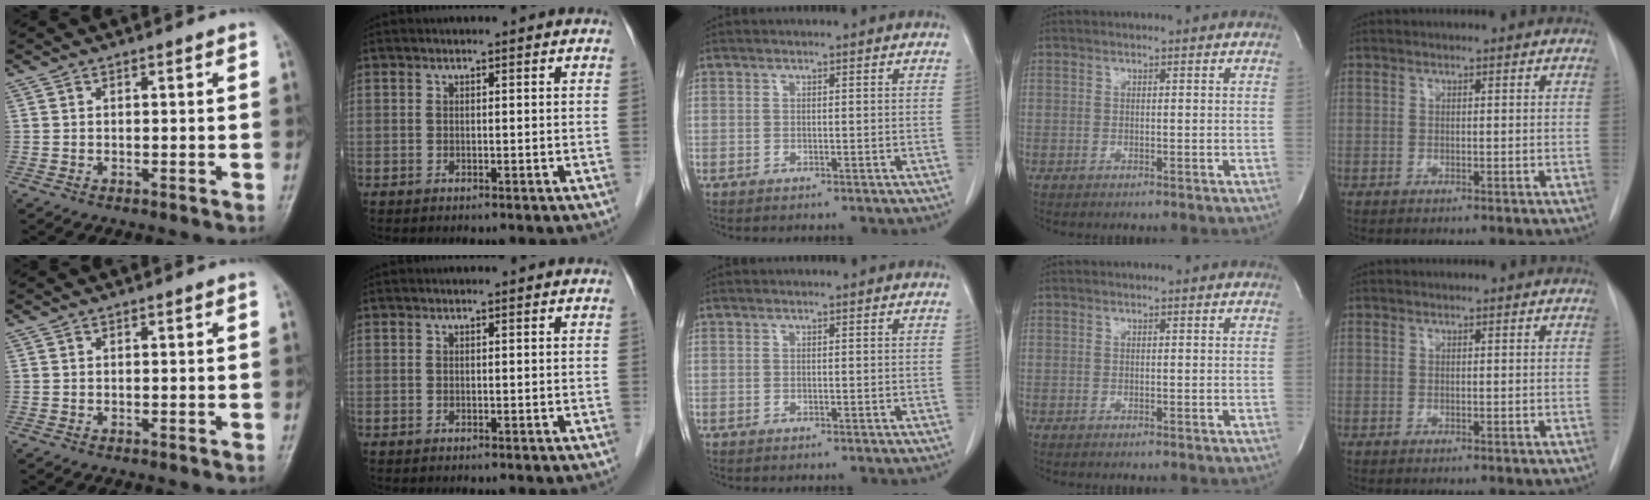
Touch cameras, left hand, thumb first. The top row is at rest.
{}